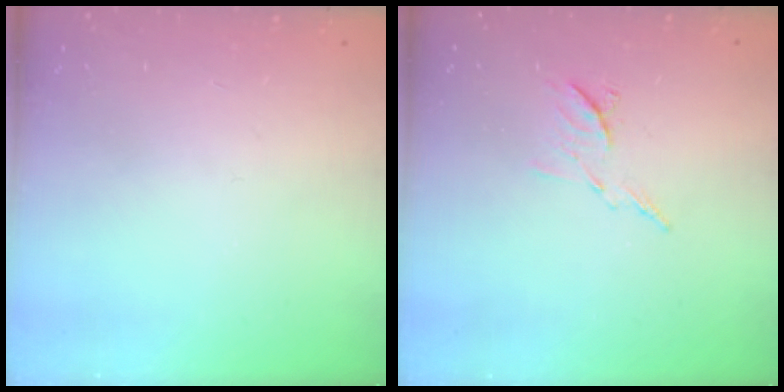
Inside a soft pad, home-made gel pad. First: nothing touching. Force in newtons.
{"total": 6.8, "press": 6.8, "slide": 0.5}